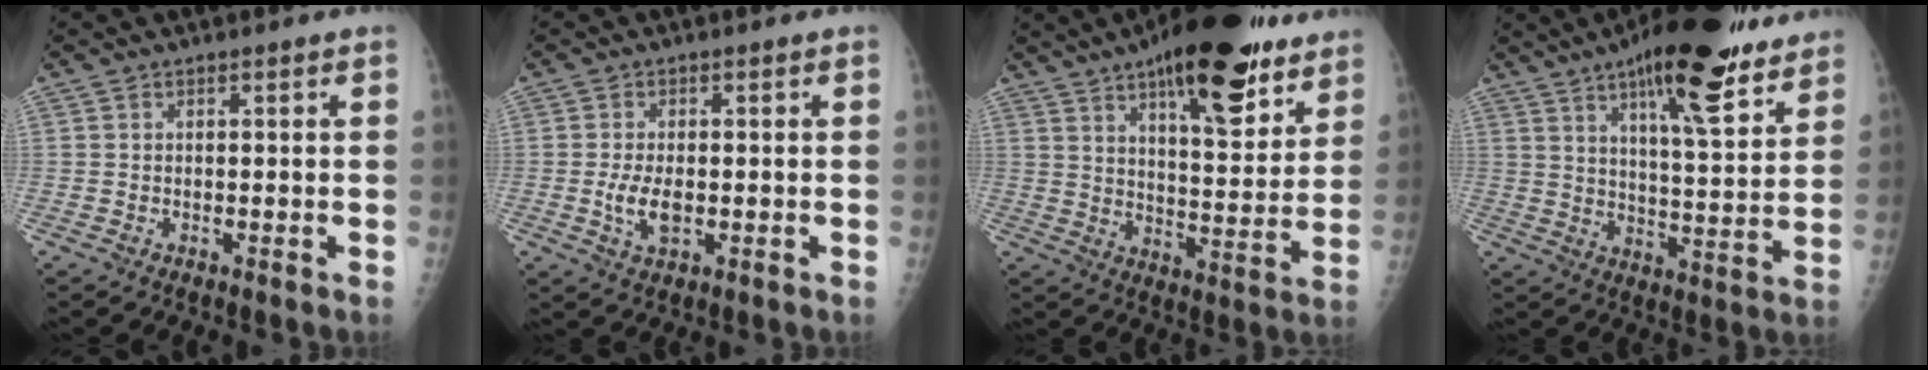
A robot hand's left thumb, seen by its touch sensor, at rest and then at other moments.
{"total": 4.7, "force": [-0.7, 2.4, 4.0], "torque": [-0.078, -0.007, -0.009]}
{"total": 22.9, "force": [14.2, 7.9, 16.1], "torque": [-0.199, -0.055, 0.212]}
{"total": 20.7, "force": [13.6, 5.6, 14.6], "torque": [-0.192, -0.059, 0.206]}